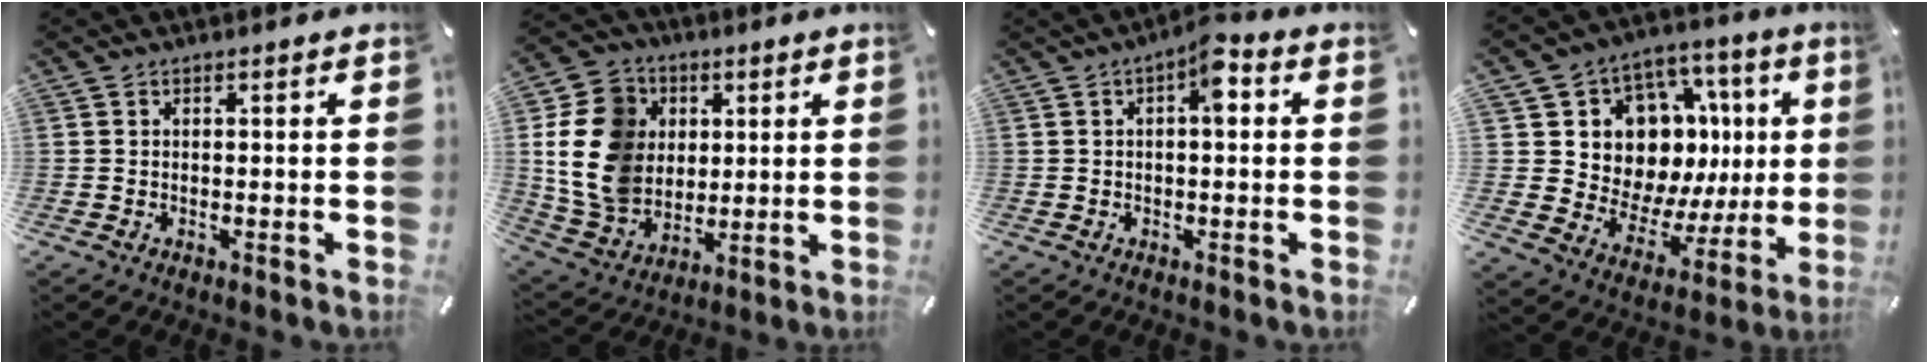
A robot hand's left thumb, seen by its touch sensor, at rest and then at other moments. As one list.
[{"total": 15.6, "force": [1.8, 13.8, 7.1], "torque": [-0.159, 0.005, 0.035]}, {"total": 5.8, "force": [1.1, 2.5, 5.2], "torque": [-0.071, 0.005, 0.010]}, {"total": 13.3, "force": [4.8, 11.3, 5.1], "torque": [-0.070, -0.068, 0.107]}]